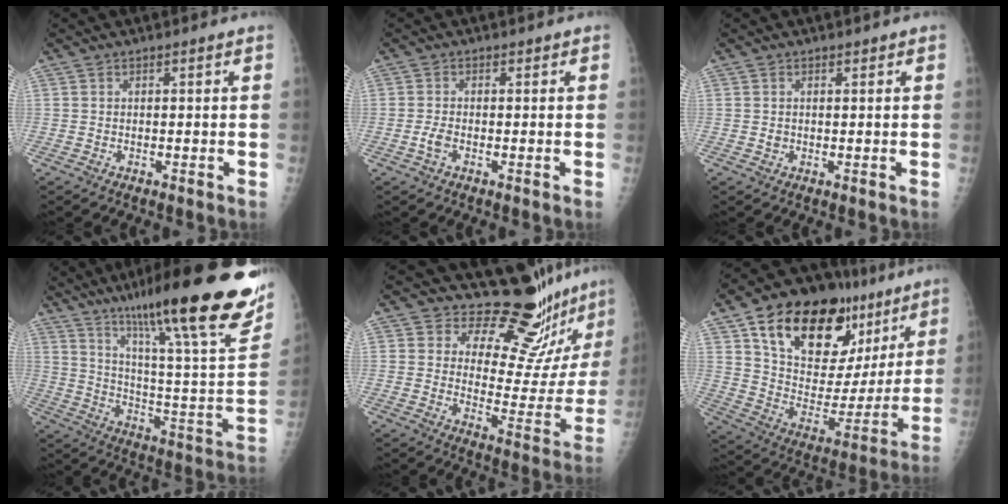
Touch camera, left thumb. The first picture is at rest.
{"total": 2.0, "force": [-0.7, 1.1, 1.5], "torque": [-0.028, 0.001, -0.015]}
{"total": 1.1, "force": [0.3, 1.0, 0.3], "torque": [0.003, 0.000, 0.003]}
{"total": 31.7, "force": [20.6, 4.7, 23.6], "torque": [-0.315, -0.068, 0.307]}
{"total": 17.5, "force": [15.6, 4.8, 6.2], "torque": [-0.035, -0.142, 0.197]}
{"total": 28.5, "force": [15.3, 15.7, 18.2], "torque": [-0.240, -0.017, 0.252]}